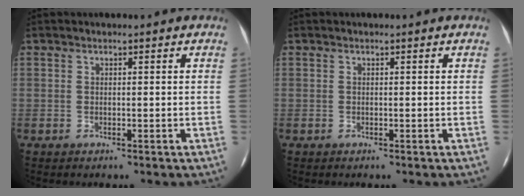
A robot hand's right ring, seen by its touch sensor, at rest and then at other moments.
{"total": 0.0}